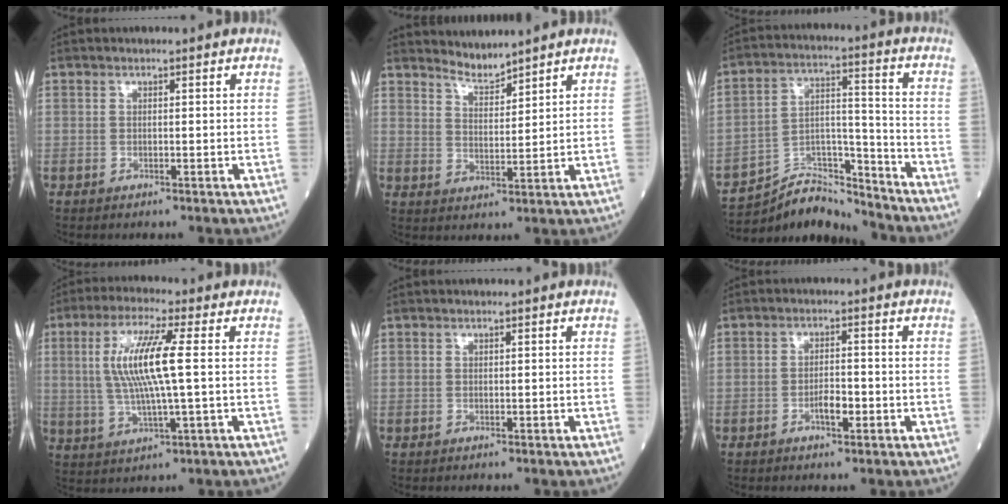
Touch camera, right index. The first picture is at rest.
{"total": 3.6, "force": [3.6, -0.2, 0.1], "torque": [-0.005, -0.007, 0.074]}
{"total": 11.2, "force": [-11.1, 1.5, 0.5], "torque": [-0.007, 0.043, -0.196]}
{"total": 10.3, "force": [1.5, 0.6, 10.1], "torque": [-0.212, 0.005, 0.030]}
{"total": 0.0}
{"total": 2.9, "force": [-1.2, 0.9, 2.5], "torque": [-0.043, 0.004, -0.018]}